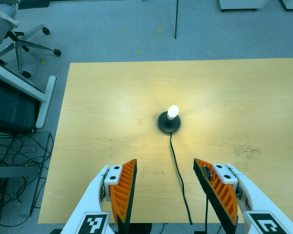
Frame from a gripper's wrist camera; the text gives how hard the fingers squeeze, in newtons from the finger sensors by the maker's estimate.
{"total": 0.0}